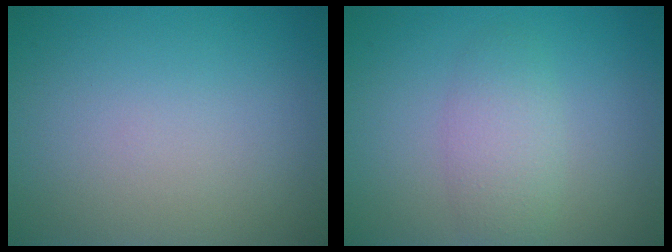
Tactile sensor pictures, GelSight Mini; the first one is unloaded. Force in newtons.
{"total": 2.8, "press": 2.8, "slide": 0.2}